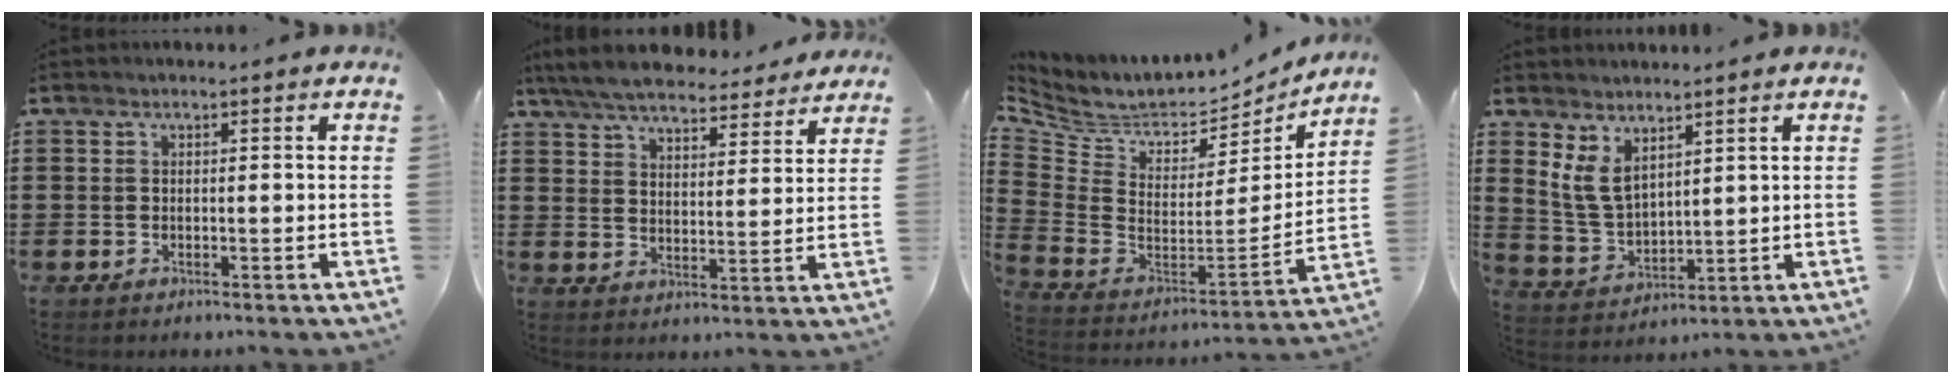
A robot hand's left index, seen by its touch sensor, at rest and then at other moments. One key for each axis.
{"total": 6.7, "fx": 6.4, "fy": 0.7, "fz": 1.9, "tx": -0.064, "ty": -0.030, "tz": 0.114}
{"total": 5.1, "fx": 4.7, "fy": 1.8, "fz": 0.8, "tx": -0.054, "ty": -0.054, "tz": 0.078}
{"total": 5.7, "fx": 3.5, "fy": 3.0, "fz": 3.4, "tx": -0.094, "ty": -0.007, "tz": 0.062}